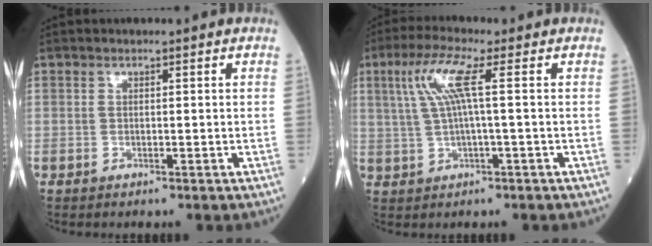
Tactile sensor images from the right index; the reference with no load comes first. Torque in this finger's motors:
{"motor_torque": [-0.01, 0.04, 0.45, 0.14]}